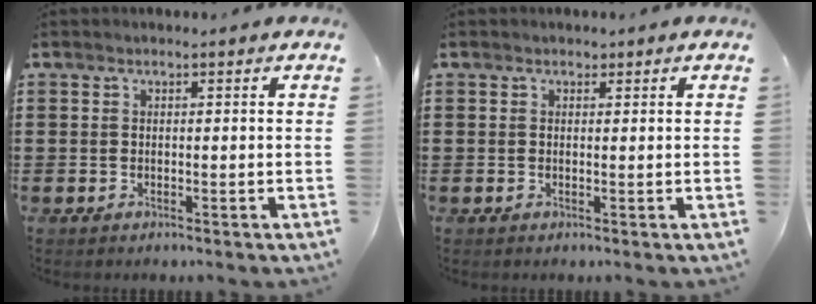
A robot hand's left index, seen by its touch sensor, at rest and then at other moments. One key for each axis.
{"total": 0.7, "fx": 0.4, "fy": 0.4, "fz": 0.3, "tx": -0.007, "ty": 0.004, "tz": 0.007}